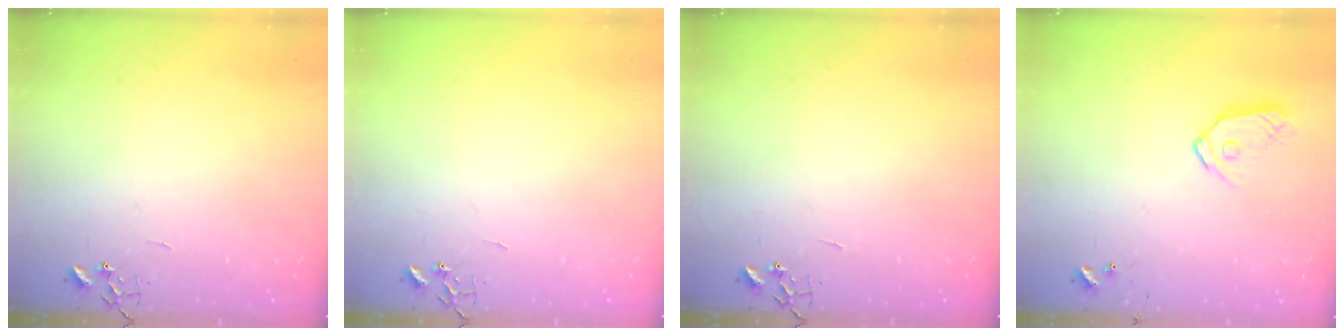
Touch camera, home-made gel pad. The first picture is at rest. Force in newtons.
{"total": 0.0}
{"total": 0.0}
{"total": 9.8, "press": 9.8, "slide": 0.9}